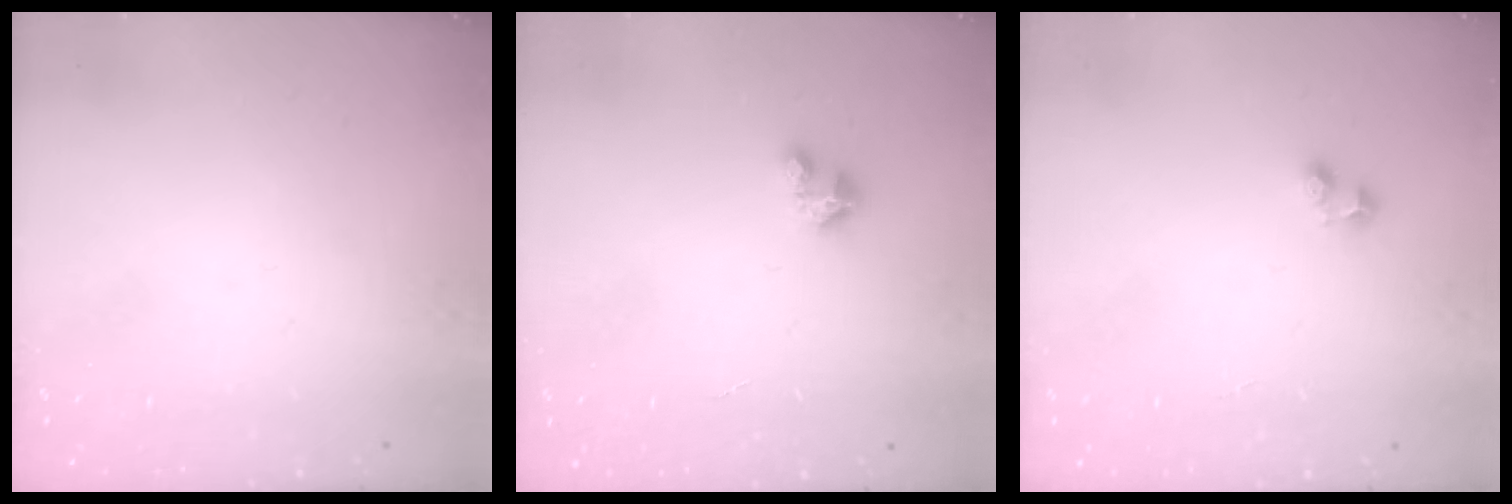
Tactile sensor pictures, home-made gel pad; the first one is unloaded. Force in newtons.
{"total": 2.8, "press": 2.8, "slide": 0.2}
{"total": 3.7, "press": 3.6, "slide": 1.1}